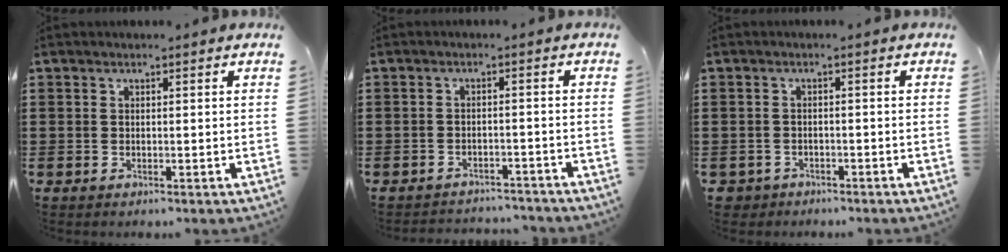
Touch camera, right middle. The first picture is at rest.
{"total": 2.5, "force": [-2.4, 0.3, -0.1], "torque": [-0.006, 0.002, -0.053]}
{"total": 1.7, "force": [-1.6, 0.7, -0.2], "torque": [-0.004, 0.000, -0.038]}